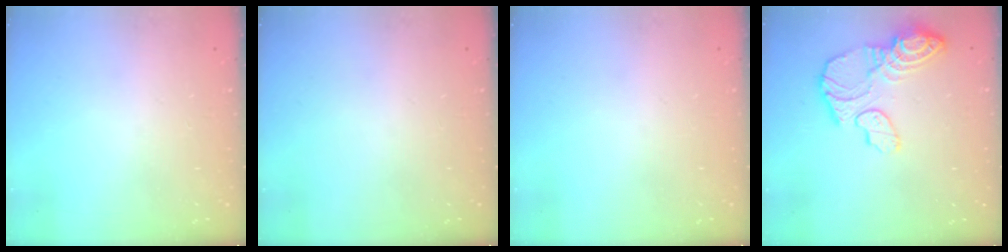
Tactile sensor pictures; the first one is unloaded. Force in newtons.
{"total": 0.0}
{"total": 0.0}
{"total": 14.6, "press": 14.5, "slide": 1.5}